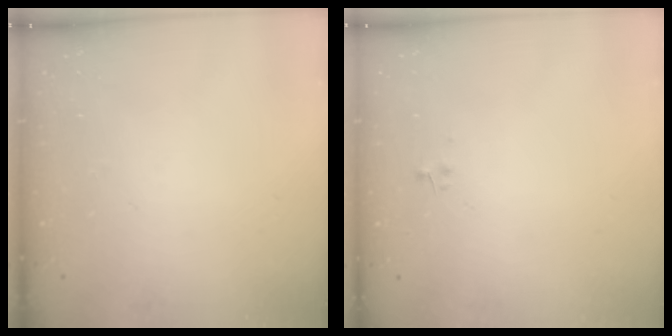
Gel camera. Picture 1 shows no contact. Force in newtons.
{"total": 0.0}